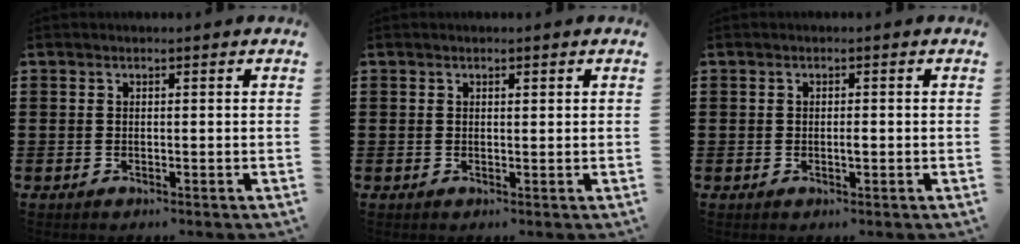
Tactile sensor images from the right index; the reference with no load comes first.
{"total": 0.6, "force": [0.3, 0.3, 0.4], "torque": [-0.008, 0.003, 0.006]}
{"total": 1.3, "force": [-0.2, 0.5, 1.2], "torque": [-0.022, -0.001, -0.004]}